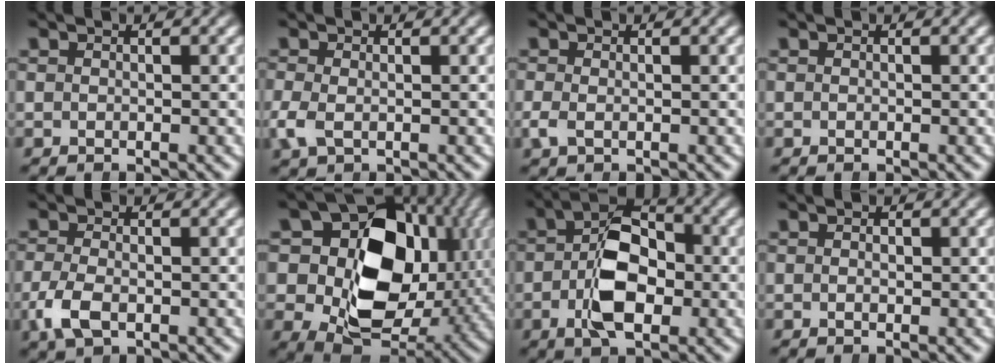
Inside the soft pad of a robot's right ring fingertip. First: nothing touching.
{"total": 0.8, "force": [-0.3, 0.5, 0.6], "torque": [-0.029, -0.009, 0.001]}
{"total": 0.0}
{"total": 0.8, "force": [0.2, -0.5, -0.6], "torque": [0.015, 0.007, -0.001]}
{"total": 2.1, "force": [-1.1, 1.0, 1.5], "torque": [-0.032, -0.006, -0.017]}
{"total": 21.8, "force": [0.9, 15.4, 15.4], "torque": [-0.255, -0.039, 0.021]}
{"total": 6.9, "force": [-0.7, 3.8, 5.8], "torque": [-0.077, 0.001, -0.018]}
{"total": 0.0}